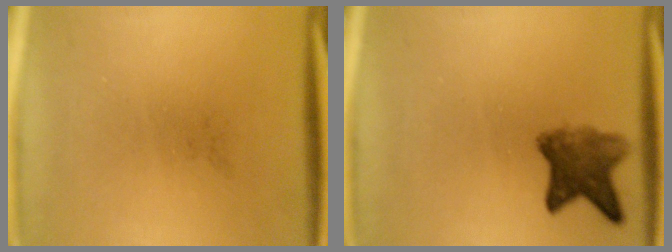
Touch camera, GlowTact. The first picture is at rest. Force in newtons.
{"total": 5.8}